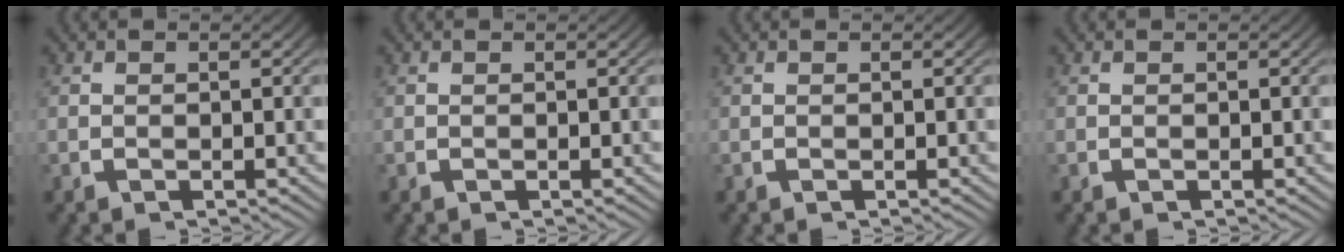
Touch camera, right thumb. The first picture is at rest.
{"total": 0.0}
{"total": 0.0}
{"total": 0.0}